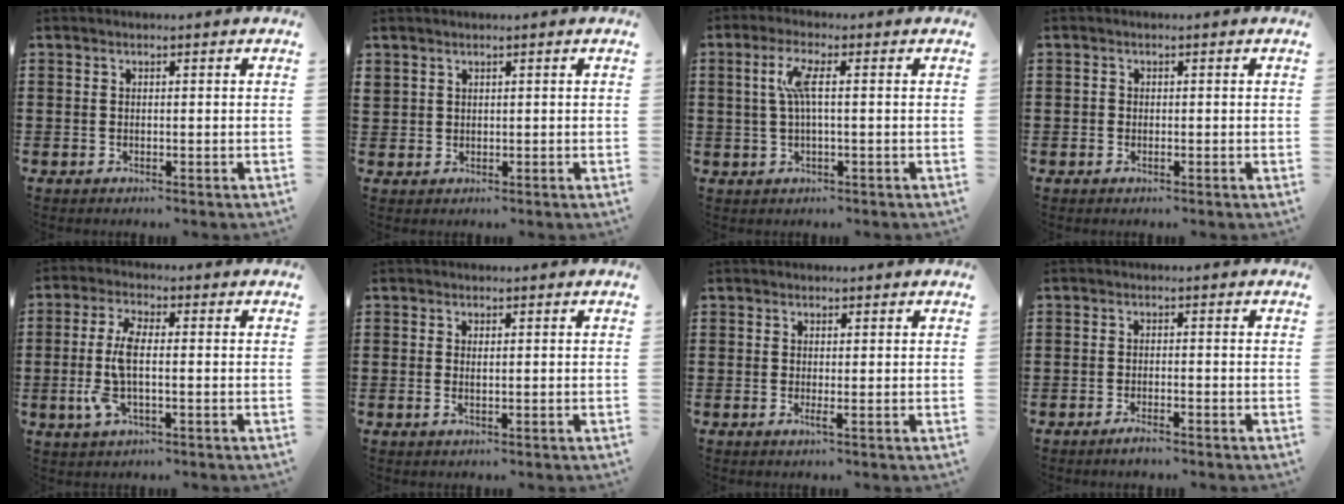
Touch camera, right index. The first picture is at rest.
{"total": 1.3, "force": [1.1, 0.7, 0.0], "torque": [-0.003, 0.002, 0.022]}
{"total": 4.4, "force": [0.5, 0.5, 4.3], "torque": [-0.098, -0.005, 0.000]}
{"total": 0.6, "force": [-0.3, 0.4, 0.3], "torque": [-0.007, -0.001, -0.006]}
{"total": 6.9, "force": [-0.8, 2.5, 6.4], "torque": [-0.148, -0.005, -0.022]}
{"total": 0.8, "force": [0.0, 0.2, 0.8], "torque": [-0.015, 0.001, 0.000]}
{"total": 1.3, "force": [-0.2, -0.1, 1.3], "torque": [-0.023, -0.006, -0.003]}
{"total": 1.6, "force": [-1.3, 0.1, 0.9], "torque": [-0.015, -0.003, -0.024]}